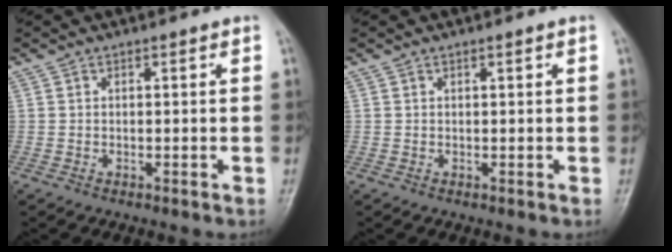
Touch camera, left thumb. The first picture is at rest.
{"total": 0.5, "force": [0.3, 0.1, 0.4], "torque": [-0.007, 0.000, 0.005]}